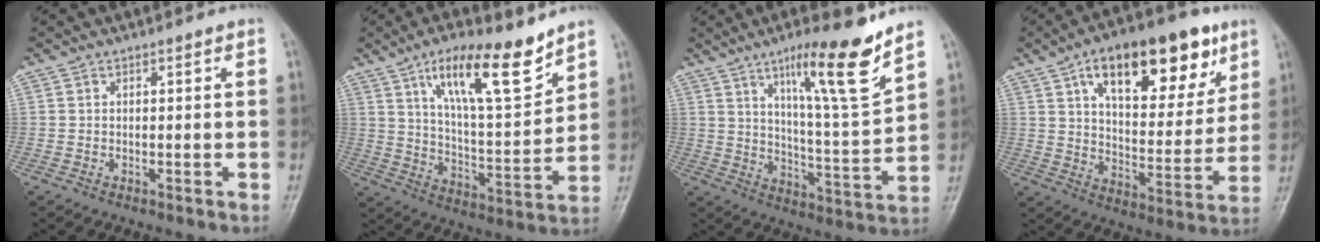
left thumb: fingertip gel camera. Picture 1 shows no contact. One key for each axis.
{"total": 16.6, "fx": 10.4, "fy": 4.8, "fz": 12.1, "tx": -0.175, "ty": -0.057, "tz": 0.183}
{"total": 15.5, "fx": 9.9, "fy": 1.4, "fz": 11.9, "tx": -0.177, "ty": -0.063, "tz": 0.162}
{"total": 22.7, "fx": 11.7, "fy": 10.7, "fz": 16.3, "tx": -0.199, "ty": -0.028, "tz": 0.183}